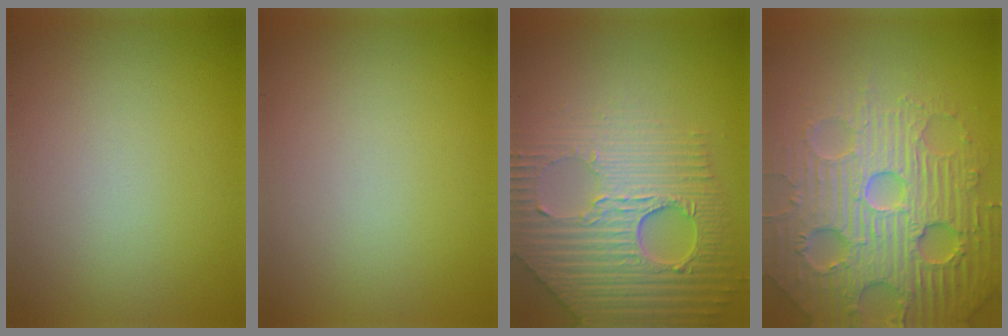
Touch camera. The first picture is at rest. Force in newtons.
{"total": 0.0}
{"total": 8.1, "press": 6.2, "slide": 5.3}
{"total": 7.8, "press": 7.6, "slide": 1.8}